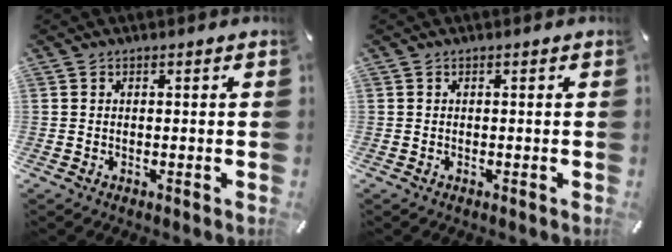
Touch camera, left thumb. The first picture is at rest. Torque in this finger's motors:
{"motor_torque": [0.00, 0.00, -0.07, -0.07, 0.00]}